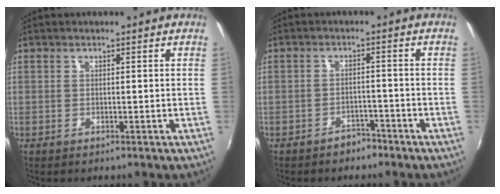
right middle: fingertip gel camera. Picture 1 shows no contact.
{"total": 3.1, "force": [-2.6, 1.7, 0.5], "torque": [-0.012, 0.010, -0.033]}